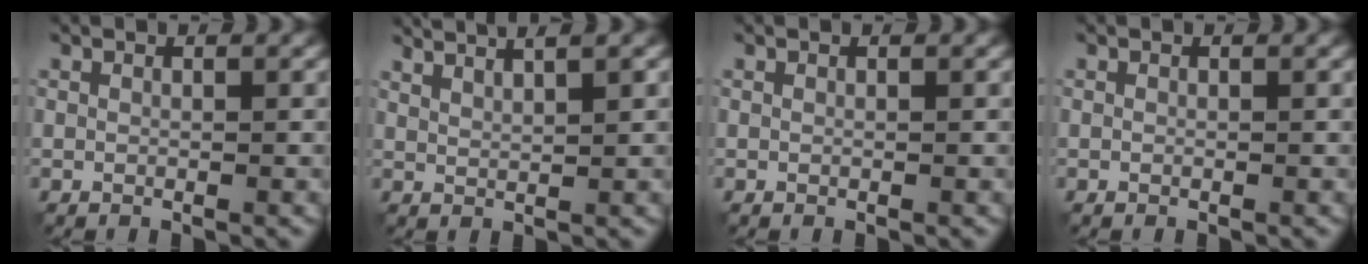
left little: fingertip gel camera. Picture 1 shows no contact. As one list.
[{"total": 4.5, "force": [3.4, 0.9, 2.8], "torque": [-0.025, 0.015, 0.034]}, {"total": 0.0}, {"total": 0.0}]